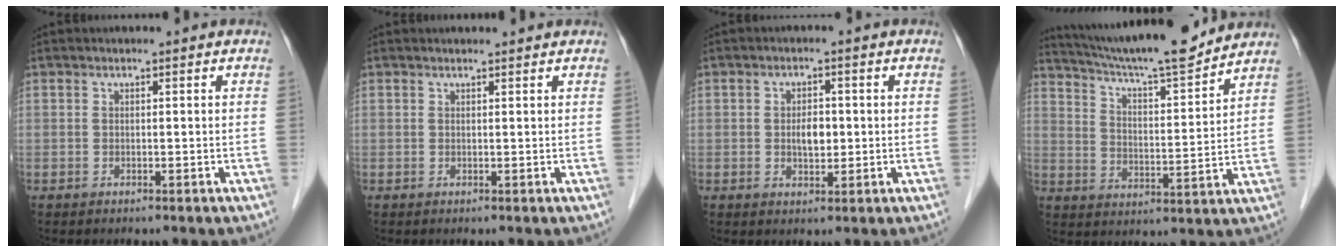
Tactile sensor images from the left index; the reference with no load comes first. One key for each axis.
{"total": 0.8, "fx": 0.8, "fy": 0.0, "fz": 0.1, "tx": -0.004, "ty": 0.002, "tz": 0.002}
{"total": 3.2, "fx": -1.2, "fy": 1.6, "fz": 2.5, "tx": -0.041, "ty": -0.003, "tz": -0.018}
{"total": 16.1, "fx": 14.5, "fy": 0.6, "fz": 6.8, "tx": -0.118, "ty": -0.001, "tz": 0.224}